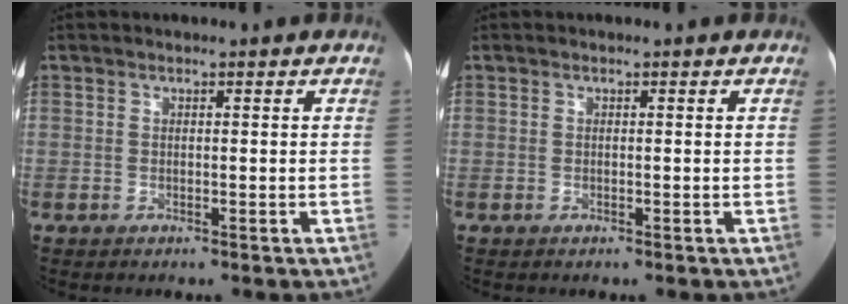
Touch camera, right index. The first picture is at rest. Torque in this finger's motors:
{"motor_torque": [-0.03, 0.02, 0.01, 0.01]}